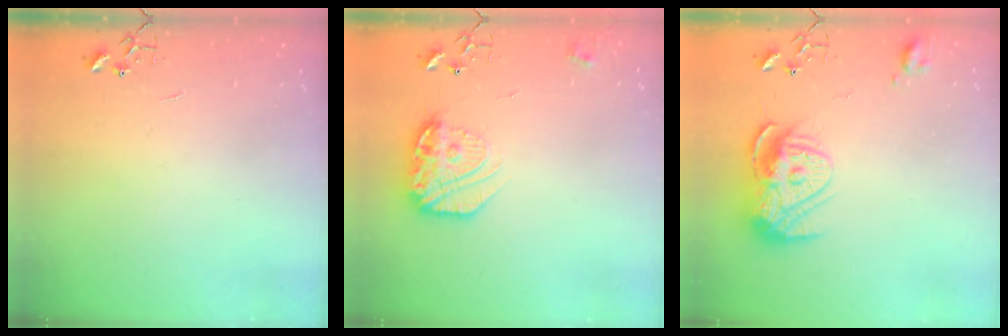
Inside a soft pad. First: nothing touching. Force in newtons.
{"total": 17.7, "press": 17.6, "slide": 1.0}
{"total": 14.3, "press": 14.2, "slide": 1.2}